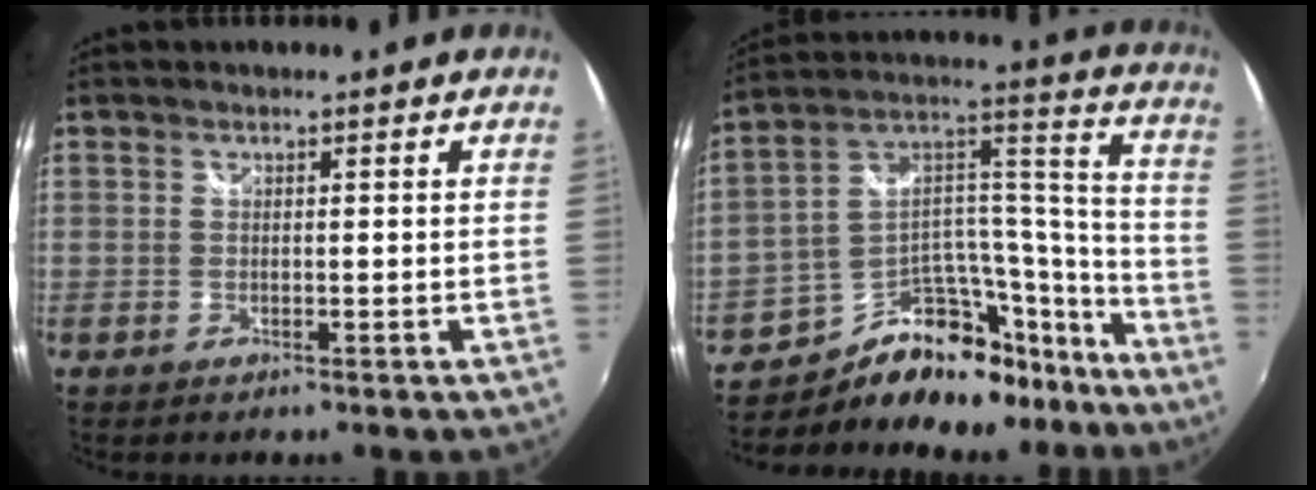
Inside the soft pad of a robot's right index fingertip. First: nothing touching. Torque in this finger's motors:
{"motor_torque": [0.38, -0.21, -0.07, -0.07]}